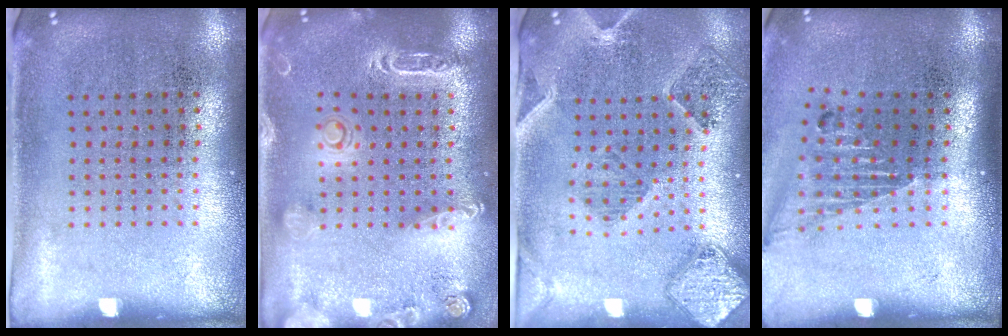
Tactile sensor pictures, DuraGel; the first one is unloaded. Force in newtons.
{"total": 2.1, "press": 2.0, "slide": 0.6}
{"total": 1.6, "press": 1.5, "slide": 0.4}
{"total": 1.5, "press": 1.2, "slide": 0.9}